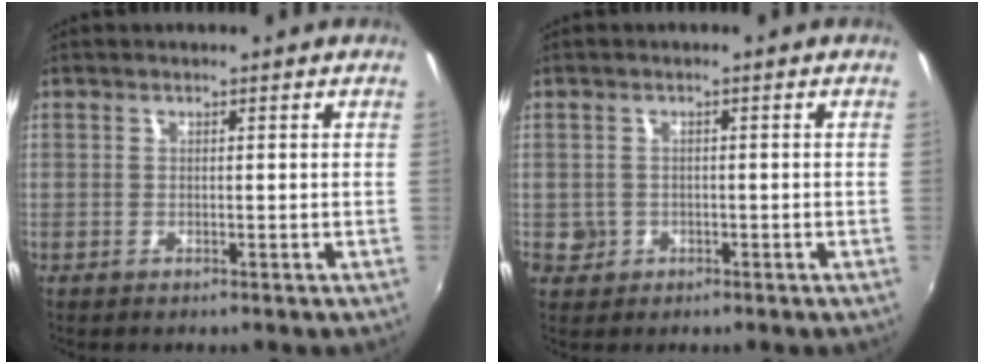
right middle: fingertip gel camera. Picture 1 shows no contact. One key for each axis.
{"total": 2.7, "fx": -0.6, "fy": 2.6, "fz": 0.5, "tx": -0.013, "ty": -0.003, "tz": -0.007}